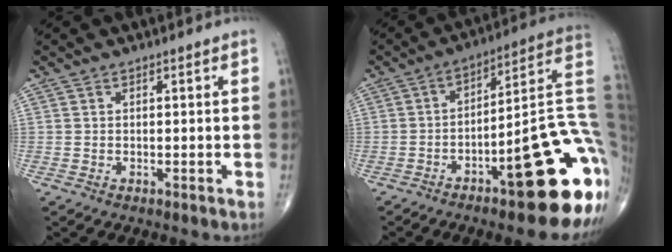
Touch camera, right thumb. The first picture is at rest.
{"total": 23.8, "force": [-6.8, 5.9, 22.0], "torque": [-0.228, 0.035, -0.087]}